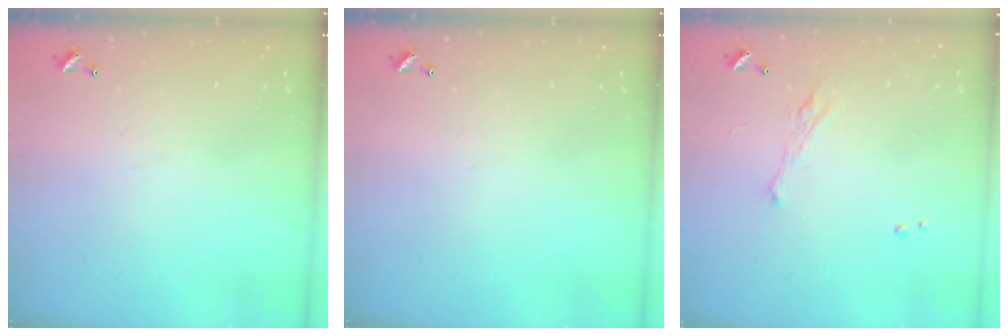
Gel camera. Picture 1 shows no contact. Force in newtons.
{"total": 0.0}
{"total": 2.3, "press": 2.1, "slide": 0.8}